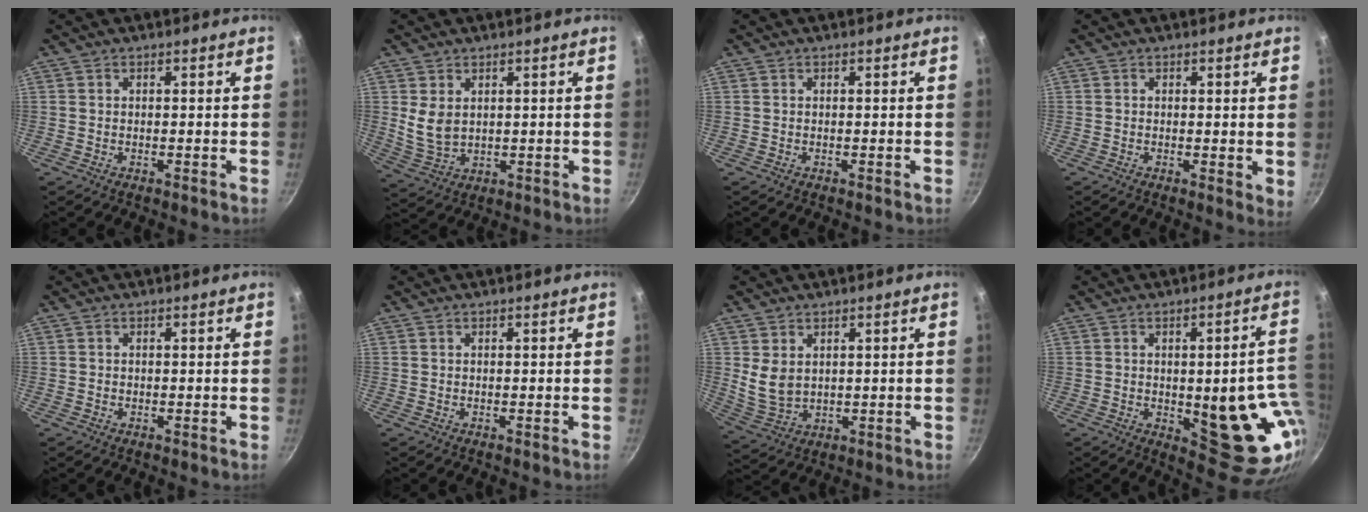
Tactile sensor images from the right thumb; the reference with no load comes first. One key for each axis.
{"total": 5.7, "fx": 1.7, "fy": 3.9, "fz": 3.9, "tx": -0.067, "ty": -0.018, "tz": 0.046}
{"total": 0.0}
{"total": 2.1, "fx": 0.5, "fy": 0.9, "fz": 1.8, "tx": -0.021, "ty": -0.005, "tz": 0.005}
{"total": 0.0}
{"total": 0.0}
{"total": 6.0, "fx": 1.8, "fy": 4.2, "fz": 3.9, "tx": -0.066, "ty": -0.018, "tz": 0.051}
{"total": 18.2, "fx": -1.6, "fy": 7.3, "fz": 16.7, "tx": -0.153, "ty": -0.012, "tz": -0.010}